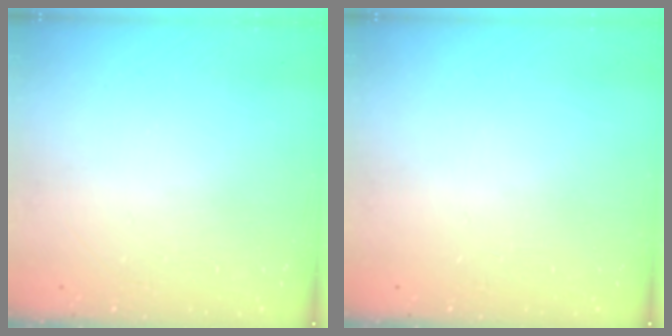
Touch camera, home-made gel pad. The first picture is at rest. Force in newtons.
{"total": 0.0}